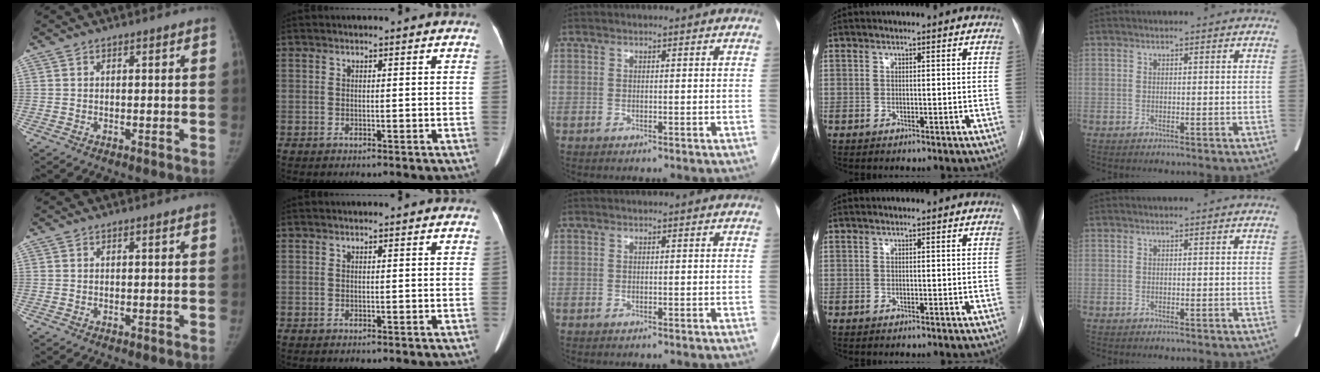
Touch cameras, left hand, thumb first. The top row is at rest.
{}